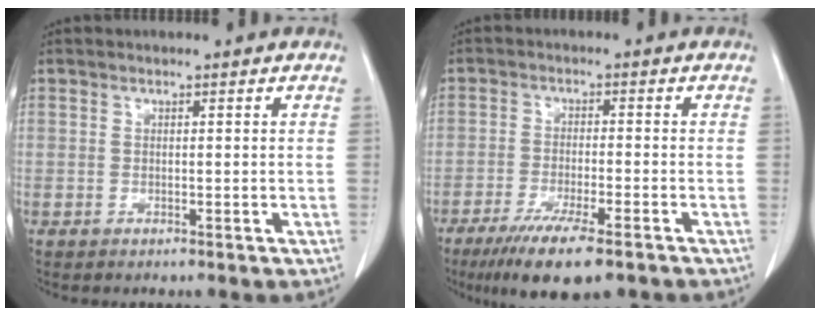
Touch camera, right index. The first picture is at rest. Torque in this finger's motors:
{"motor_torque": [1.03, -1.05, 0.64, 0.16]}